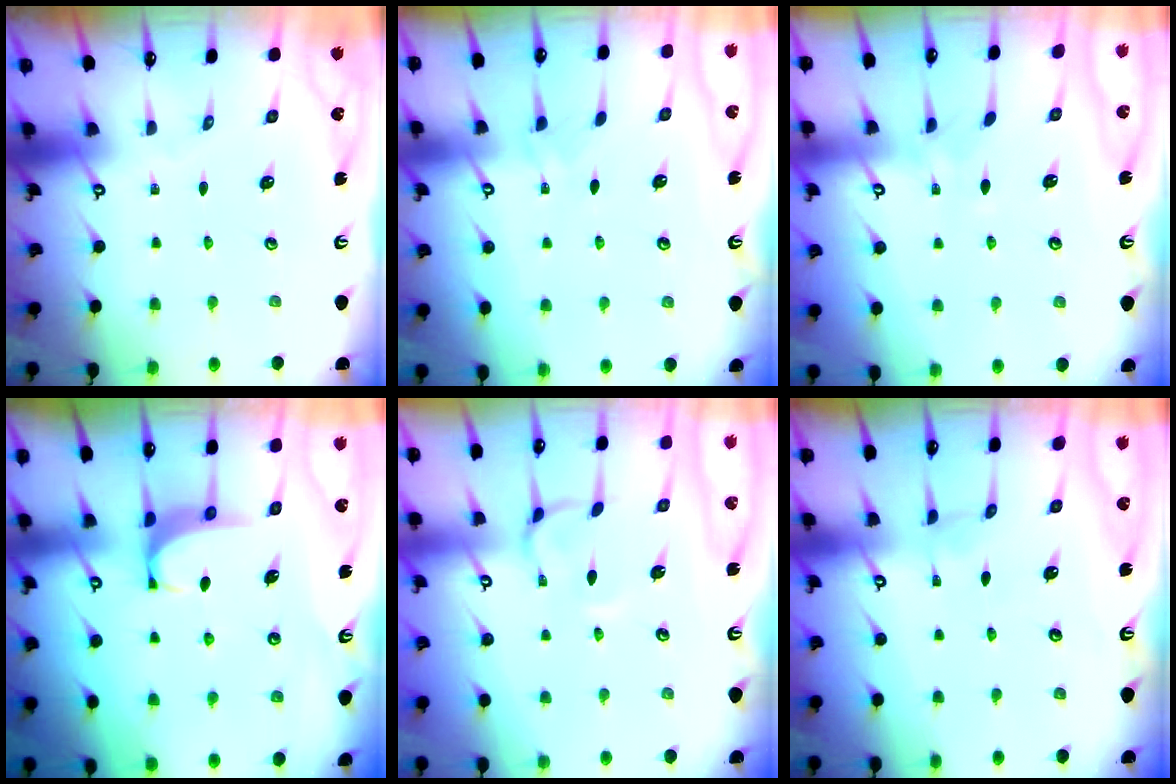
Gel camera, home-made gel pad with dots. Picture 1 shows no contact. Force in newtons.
{"total": 1.1, "press": 1.0, "slide": 0.4}
{"total": 4.2, "press": 4.2, "slide": 0.1}
{"total": 2.8, "press": 2.8, "slide": 0.4}
{"total": 0.8, "press": 0.4, "slide": 0.7}
{"total": 1.4, "press": 1.4, "slide": 0.5}